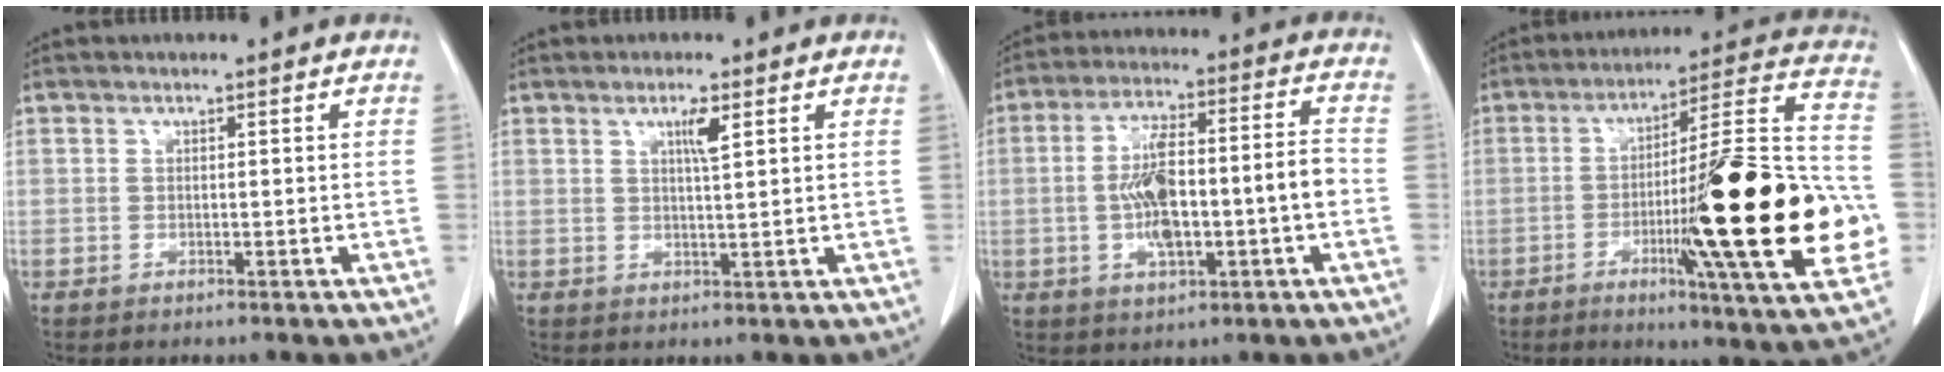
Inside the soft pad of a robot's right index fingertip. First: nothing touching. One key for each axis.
{"total": 2.8, "fx": 1.3, "fy": 0.0, "fz": 2.5, "tx": -0.046, "ty": -0.003, "tz": 0.022}
{"total": 13.4, "fx": -2.2, "fy": 2.9, "fz": 12.9, "tx": -0.234, "ty": 0.023, "tz": -0.032}
{"total": 26.6, "fx": -5.5, "fy": 1.2, "fz": 26.0, "tx": -0.327, "ty": -0.005, "tz": -0.088}